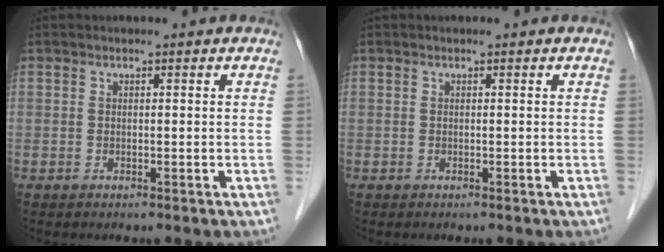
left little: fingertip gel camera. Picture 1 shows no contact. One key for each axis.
{"total": 0.0}